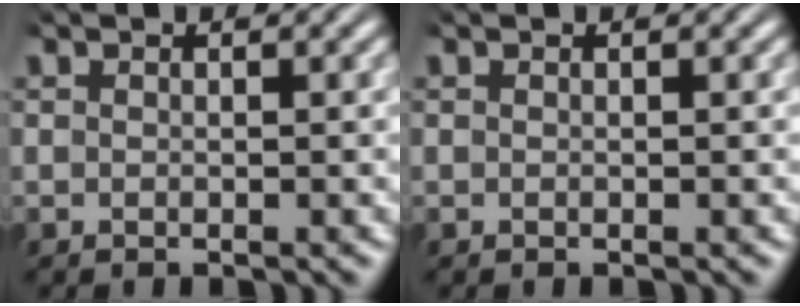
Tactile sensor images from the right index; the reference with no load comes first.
{"total": 0.0}